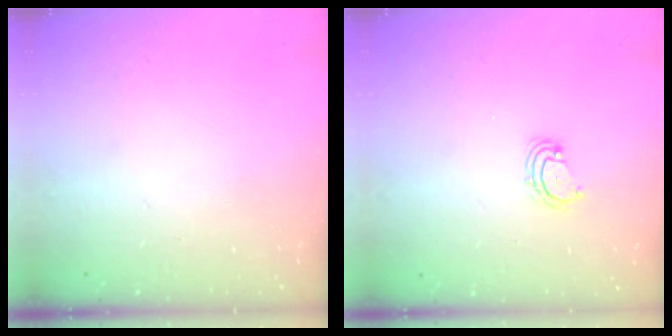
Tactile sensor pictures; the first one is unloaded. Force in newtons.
{"total": 3.1, "press": 3.1, "slide": 0.5}